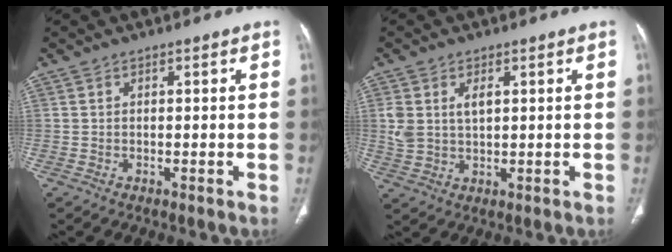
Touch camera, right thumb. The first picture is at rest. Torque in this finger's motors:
{"motor_torque": [0.08, 0.03, 0.36, 0.62, 0.09]}